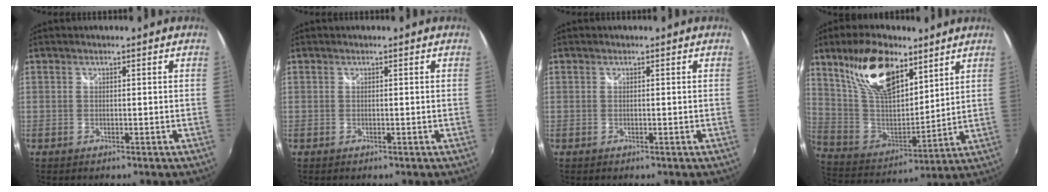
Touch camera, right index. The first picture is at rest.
{"total": 0.0}
{"total": 0.0}
{"total": 19.3, "force": [11.3, 9.1, 12.7], "torque": [-0.251, 0.021, 0.222]}